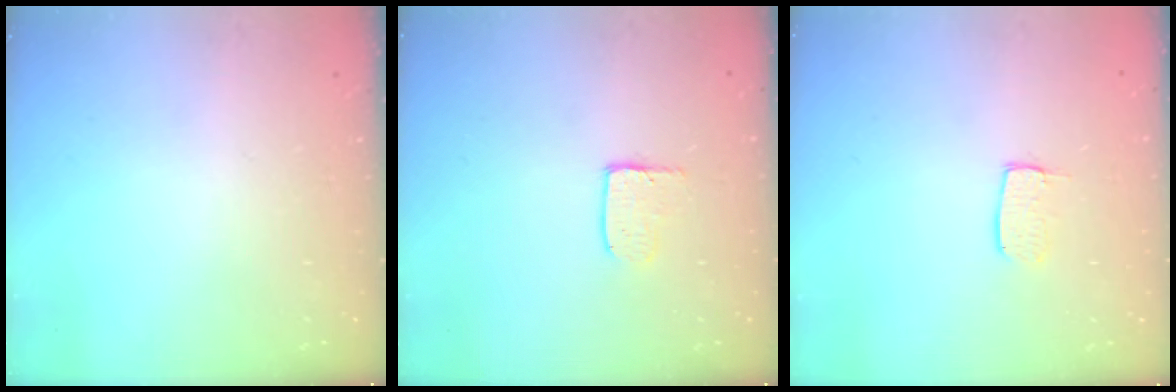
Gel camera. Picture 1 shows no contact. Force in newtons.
{"total": 4.0, "press": 4.0, "slide": 0.4}
{"total": 5.2, "press": 5.1, "slide": 0.5}